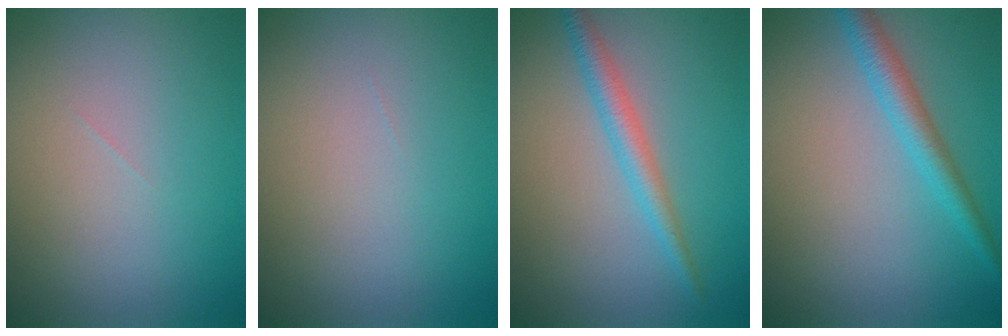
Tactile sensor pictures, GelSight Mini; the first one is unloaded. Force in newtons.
{"total": 0.0}
{"total": 2.4, "press": 2.4, "slide": 0.1}
{"total": 2.8, "press": 2.8, "slide": 0.0}